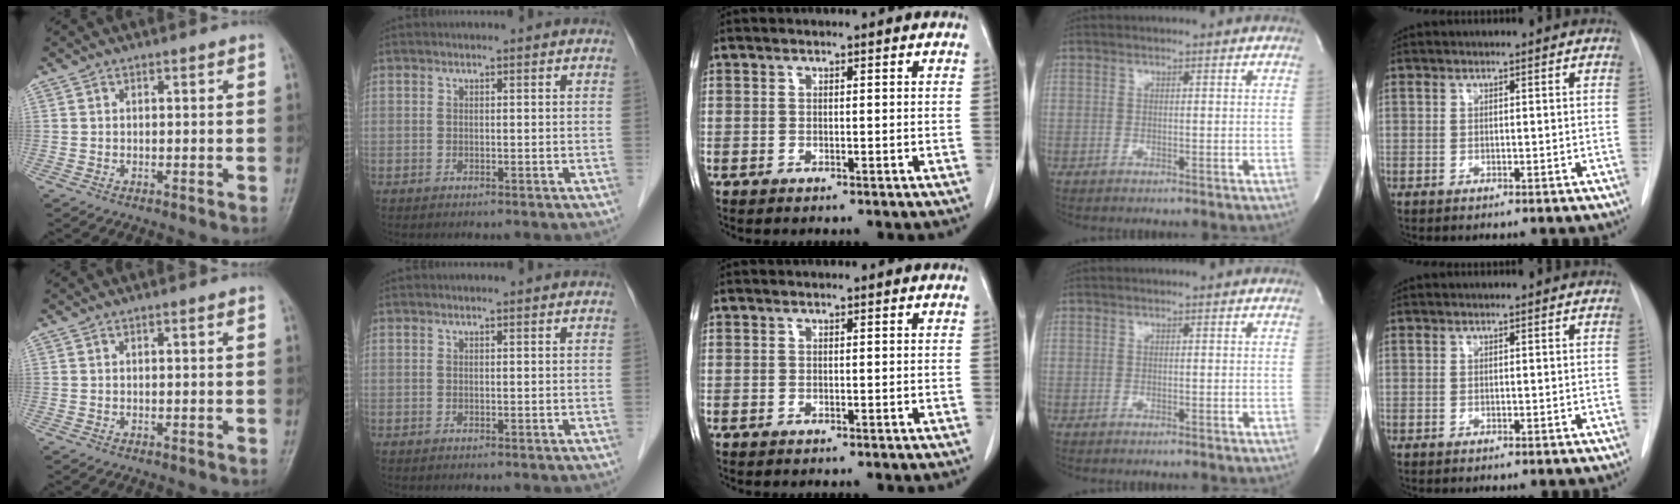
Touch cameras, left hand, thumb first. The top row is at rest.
{"thumb": {"total": 0.7, "force": [0.3, 0.1, 0.6], "torque": [-0.011, 0.002, 0.005]}, "index": {"total": 0.8, "force": [0.8, 0.0, 0.2], "torque": [-0.011, 0.006, 0.011]}}